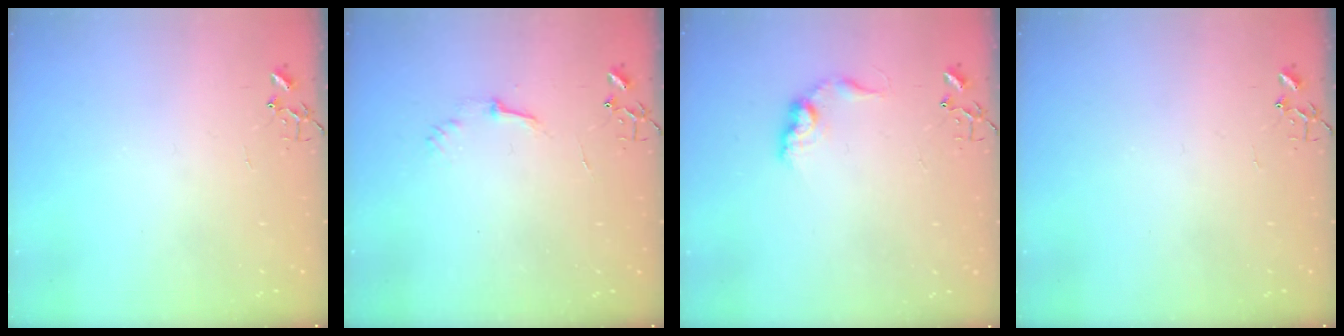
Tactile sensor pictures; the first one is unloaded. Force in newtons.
{"total": 5.0, "press": 4.9, "slide": 0.6}
{"total": 10.0, "press": 10.0, "slide": 0.2}
{"total": 0.0}